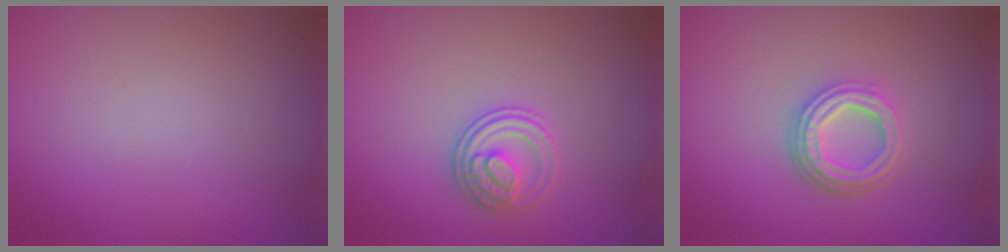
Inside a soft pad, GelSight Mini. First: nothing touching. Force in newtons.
{"total": 2.7, "press": 2.6, "slide": 0.5}
{"total": 4.4, "press": 3.2, "slide": 3.0}